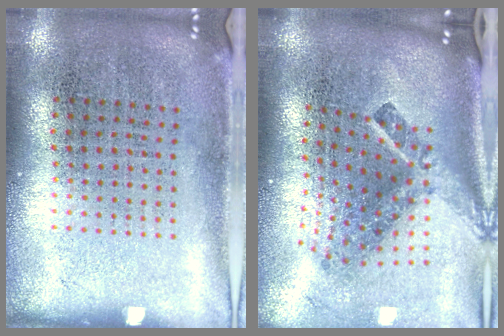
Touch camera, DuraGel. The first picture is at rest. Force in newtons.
{"total": 2.9, "press": 1.7, "slide": 2.3}